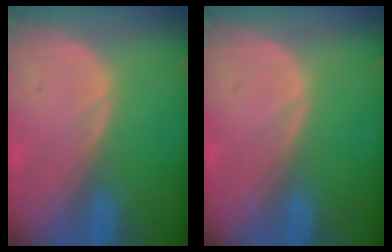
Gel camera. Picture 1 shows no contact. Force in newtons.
{"total": 0.0}